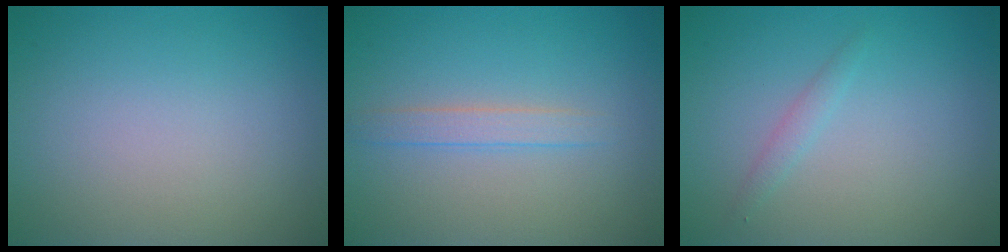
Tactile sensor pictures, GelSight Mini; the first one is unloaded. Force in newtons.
{"total": 1.7, "press": 1.7, "slide": 0.0}
{"total": 0.9, "press": 0.9, "slide": 0.1}